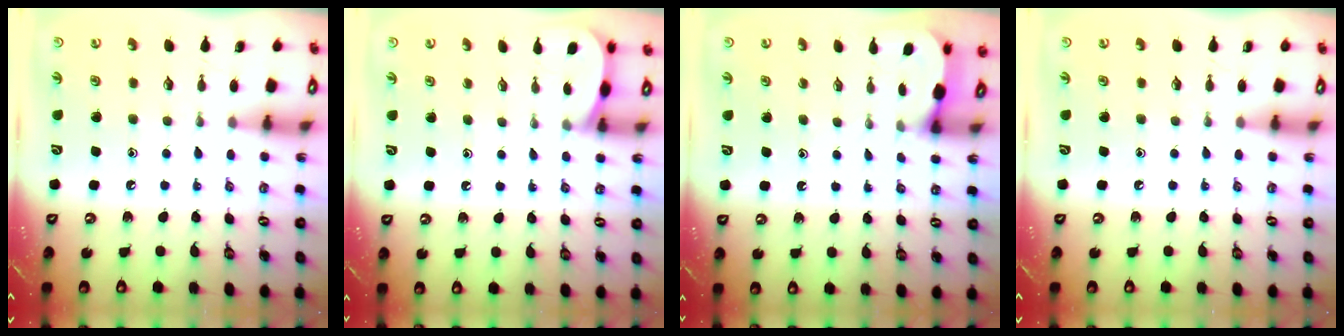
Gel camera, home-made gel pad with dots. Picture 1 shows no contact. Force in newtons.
{"total": 1.4, "press": 1.4, "slide": 0.1}
{"total": 2.6, "press": 2.6, "slide": 0.2}
{"total": 0.0}